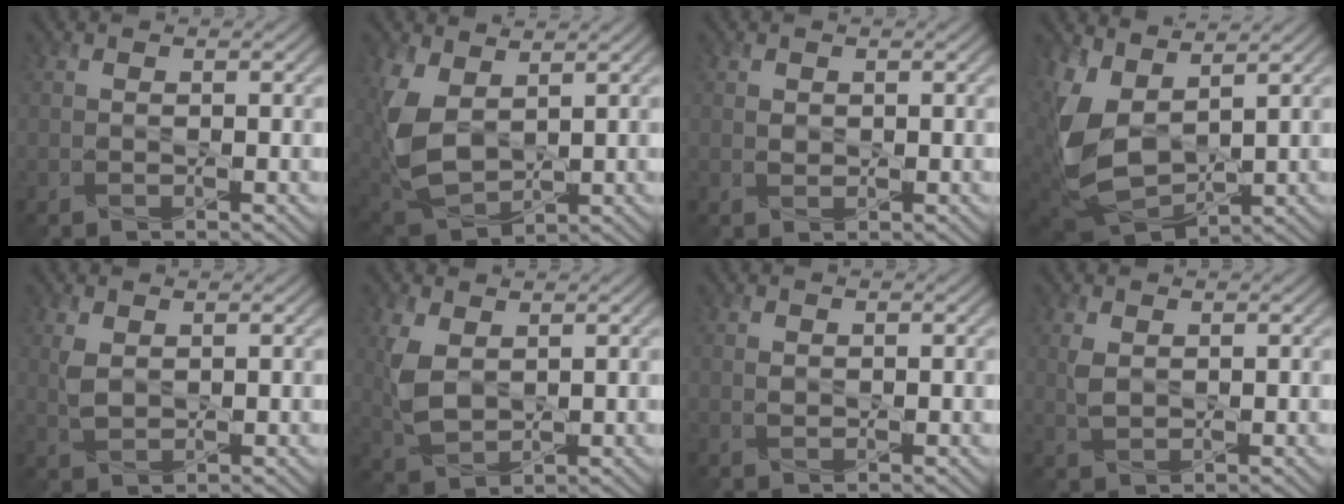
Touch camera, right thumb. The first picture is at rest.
{"total": 8.6, "force": [2.6, 5.3, 6.2], "torque": [-0.176, -0.009, 0.055]}
{"total": 0.9, "force": [0.3, 0.7, 0.4], "torque": [-0.012, -0.003, 0.007]}
{"total": 11.1, "force": [2.8, 6.3, 8.7], "torque": [-0.237, -0.015, 0.058]}
{"total": 2.3, "force": [0.9, 1.4, 1.6], "torque": [-0.046, -0.002, 0.021]}
{"total": 5.2, "force": [1.6, 3.2, 3.7], "torque": [-0.098, -0.003, 0.035]}
{"total": 0.6, "force": [0.3, 0.4, 0.3], "torque": [-0.010, 0.000, 0.006]}
{"total": 2.0, "force": [0.7, 1.2, 1.4], "torque": [-0.040, -0.002, 0.017]}